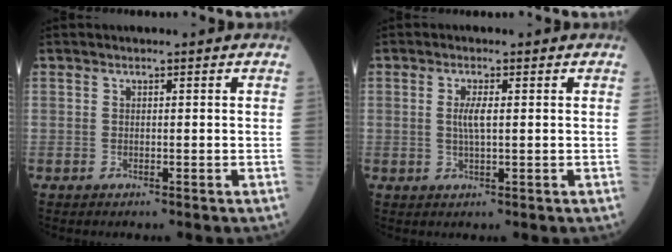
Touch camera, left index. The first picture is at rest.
{"total": 2.5, "force": [0.4, 0.3, 2.5], "torque": [-0.055, -0.002, 0.008]}